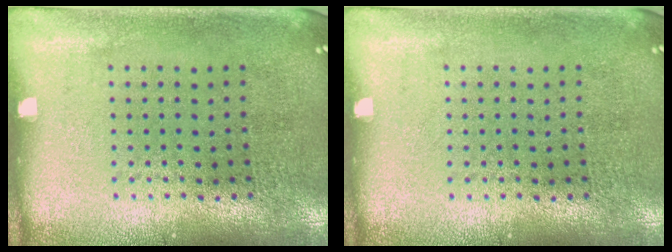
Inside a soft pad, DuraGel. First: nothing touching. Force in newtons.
{"total": 0.0}